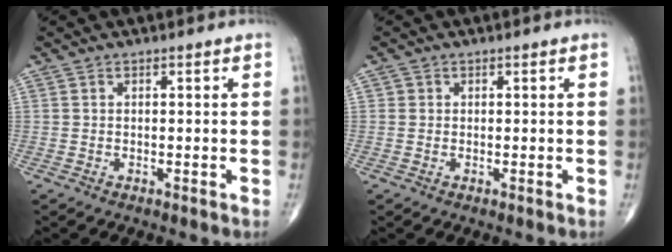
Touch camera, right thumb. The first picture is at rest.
{"total": 0.8, "force": [0.1, 0.8, 0.0], "torque": [0.004, 0.003, 0.000]}